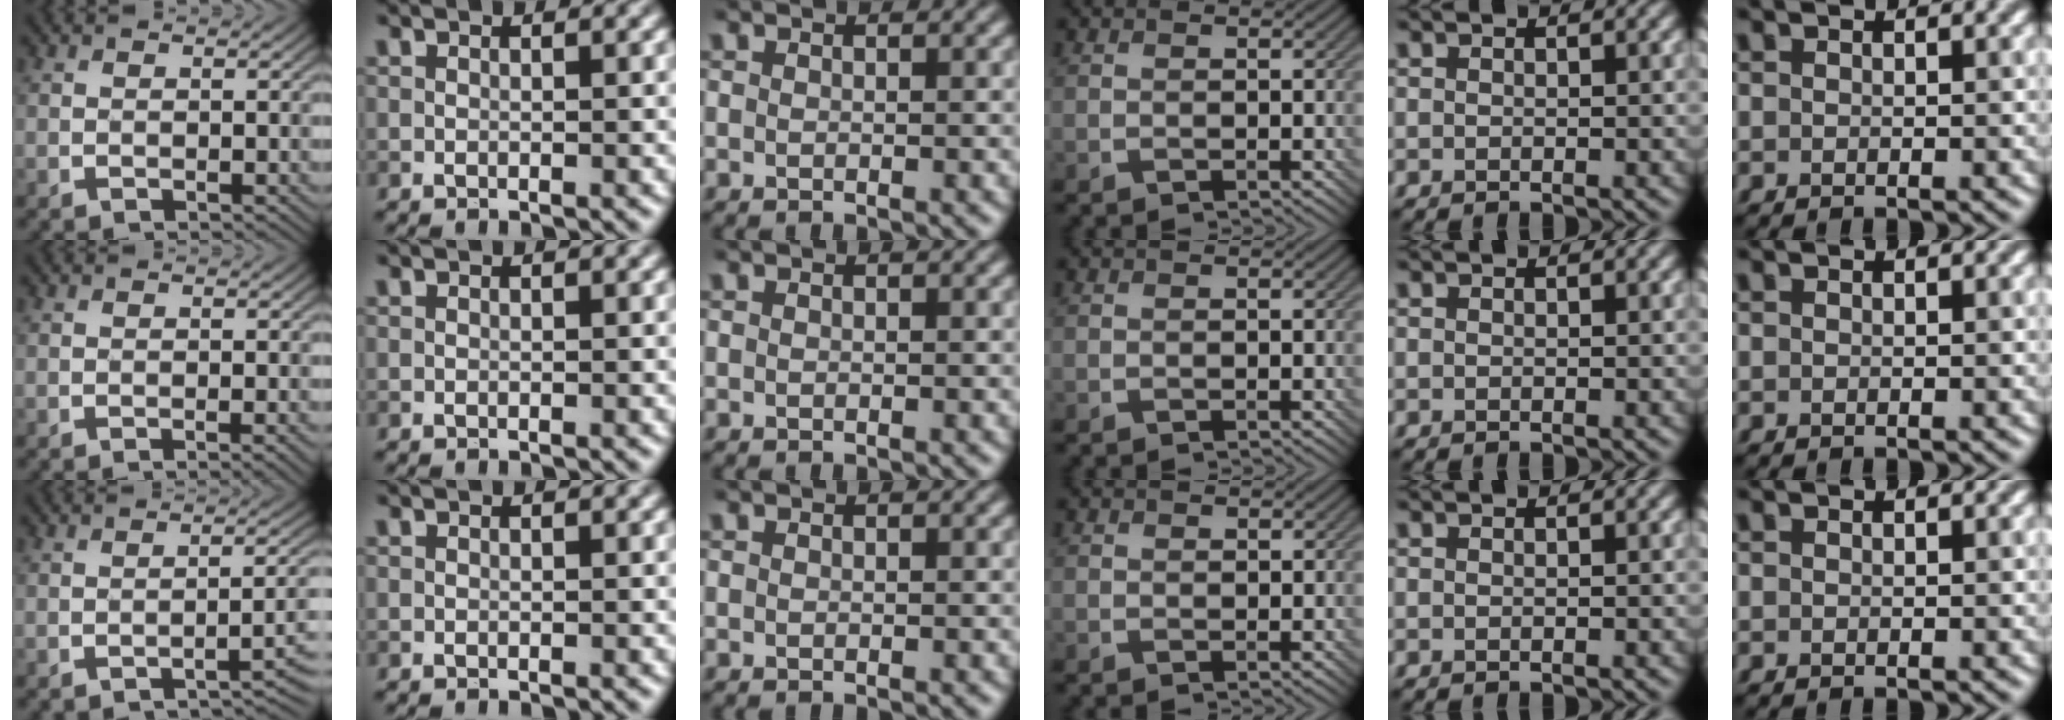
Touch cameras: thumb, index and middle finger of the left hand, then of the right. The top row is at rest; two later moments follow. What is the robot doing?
{"motion": "screw", "object": "bottle cap"}